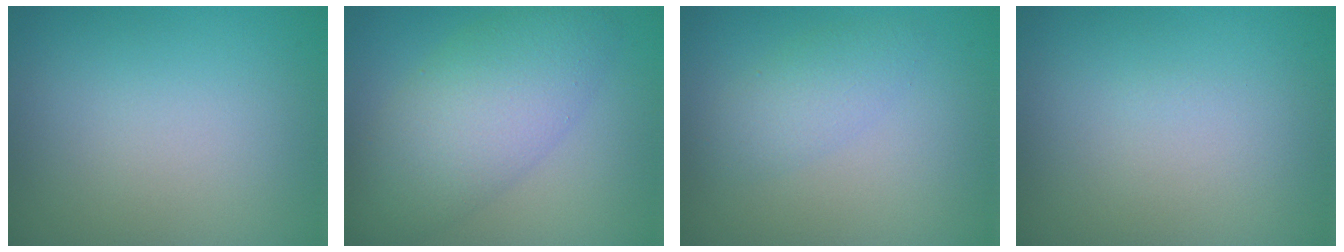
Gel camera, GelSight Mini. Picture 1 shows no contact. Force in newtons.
{"total": 6.8, "press": 6.8, "slide": 0.2}
{"total": 2.2, "press": 2.2, "slide": 0.1}
{"total": 0.0}